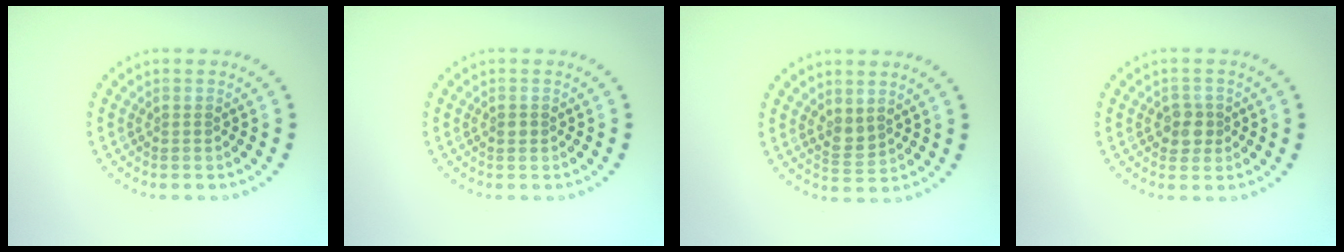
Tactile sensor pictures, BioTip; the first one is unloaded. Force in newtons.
{"total": 0.8, "press": 0.8, "slide": 0.1}
{"total": 1.6, "press": 1.5, "slide": 0.7}
{"total": 2.0, "press": 1.9, "slide": 0.7}